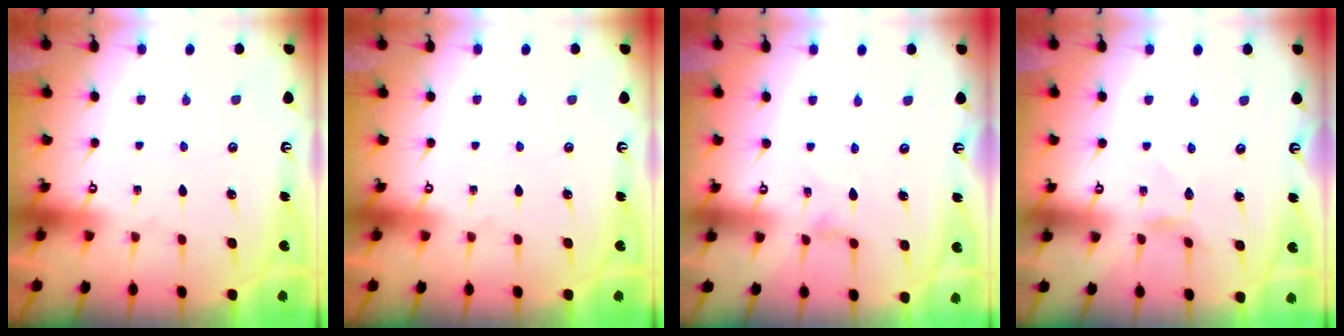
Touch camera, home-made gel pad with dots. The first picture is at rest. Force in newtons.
{"total": 0.0}
{"total": 2.0, "press": 2.0, "slide": 0.4}
{"total": 1.3, "press": 1.2, "slide": 0.2}